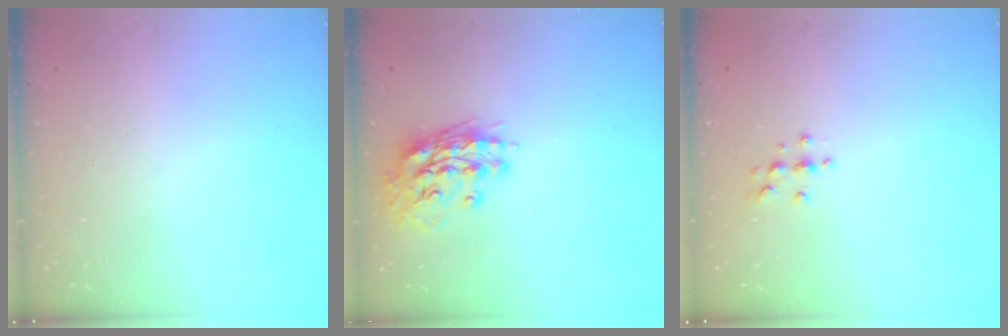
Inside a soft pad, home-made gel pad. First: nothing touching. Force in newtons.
{"total": 13.2, "press": 13.1, "slide": 1.9}
{"total": 4.0, "press": 3.9, "slide": 0.5}